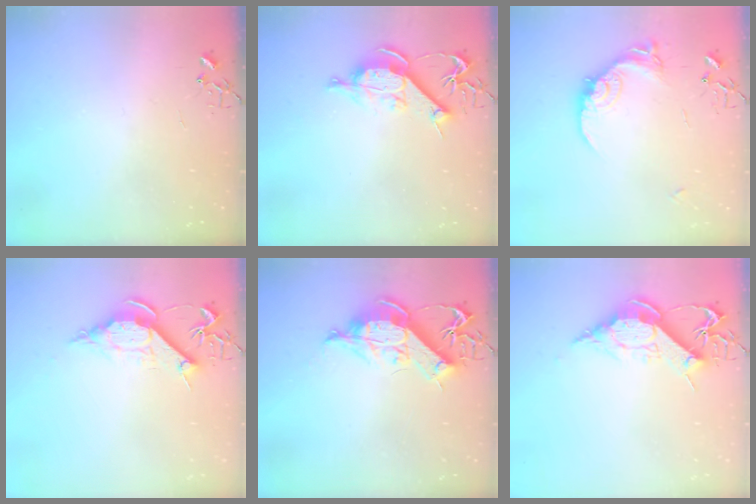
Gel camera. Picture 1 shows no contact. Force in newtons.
{"total": 10.0, "press": 10.0, "slide": 0.7}
{"total": 15.7, "press": 15.6, "slide": 0.8}
{"total": 10.6, "press": 10.6, "slide": 0.5}
{"total": 15.8, "press": 15.7, "slide": 1.6}
{"total": 11.8, "press": 11.7, "slide": 0.8}